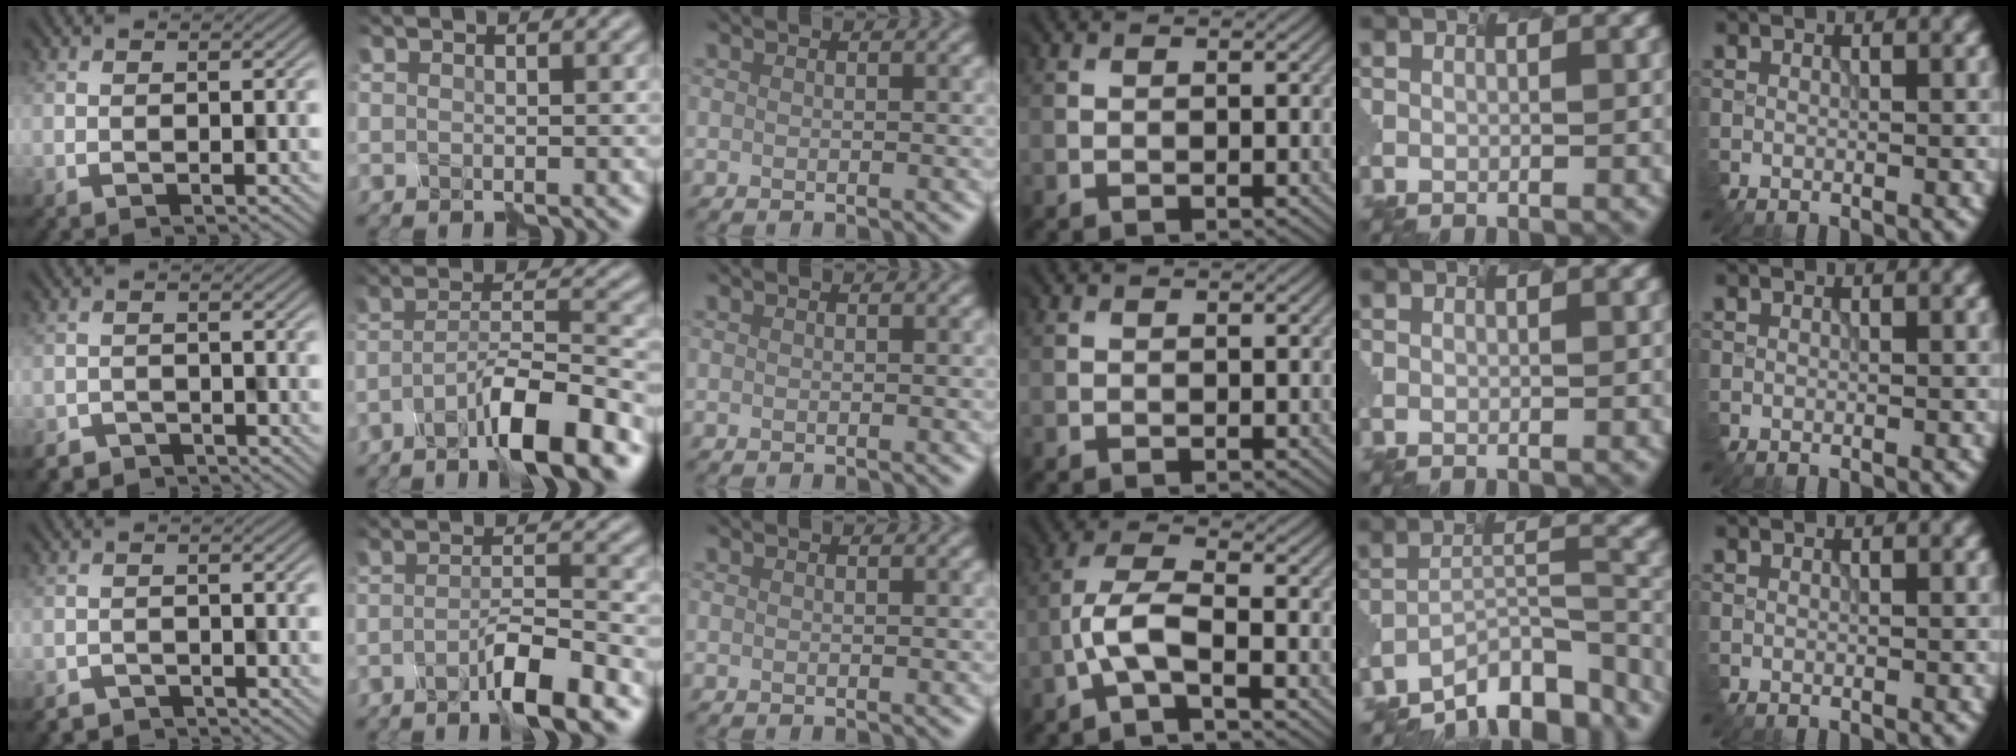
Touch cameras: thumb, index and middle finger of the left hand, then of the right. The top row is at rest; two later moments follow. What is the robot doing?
{"motion": "disassemble", "object": "puzzle pieces"}